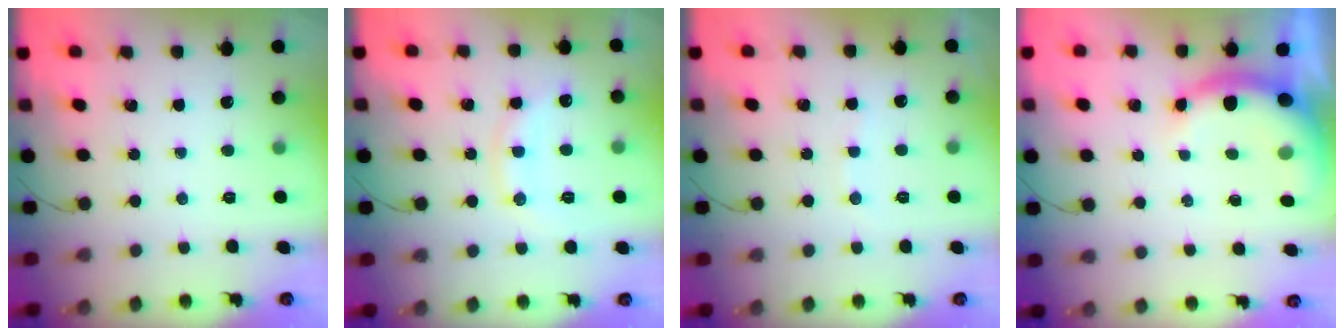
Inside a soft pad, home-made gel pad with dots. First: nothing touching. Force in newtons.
{"total": 10.2, "press": 10.2, "slide": 0.4}
{"total": 4.6, "press": 4.5, "slide": 0.7}
{"total": 8.6, "press": 8.5, "slide": 0.8}